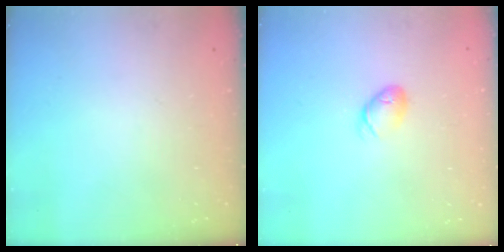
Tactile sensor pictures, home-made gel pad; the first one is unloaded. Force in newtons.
{"total": 6.2, "press": 6.1, "slide": 1.1}